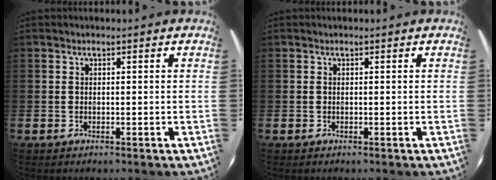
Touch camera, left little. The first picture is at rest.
{"total": 0.0}